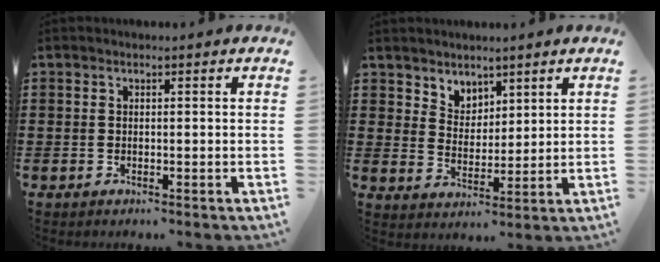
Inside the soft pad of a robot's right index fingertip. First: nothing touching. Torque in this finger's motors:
{"motor_torque": [0.06, -0.05, 0.06, 0.04]}